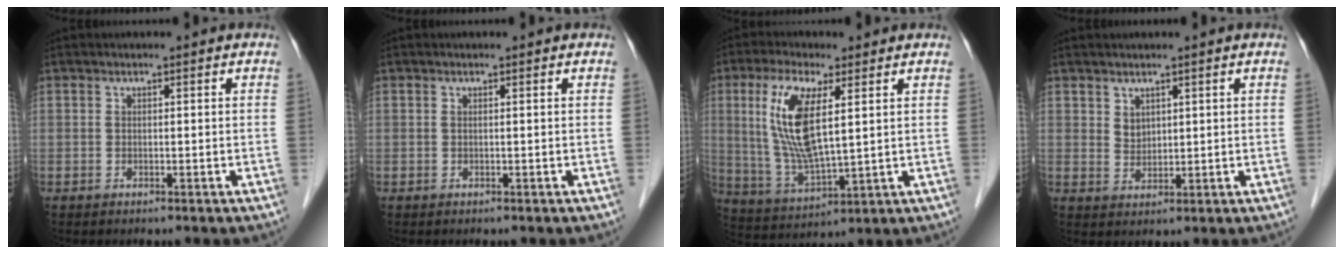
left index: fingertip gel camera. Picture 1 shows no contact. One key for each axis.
{"total": 0.0}
{"total": 11.4, "fx": 3.2, "fy": 2.8, "fz": 10.6, "tx": -0.235, "ty": -0.004, "tz": 0.065}
{"total": 2.3, "fx": 1.4, "fy": 1.7, "fz": 0.8, "tx": -0.018, "ty": -0.001, "tz": 0.032}